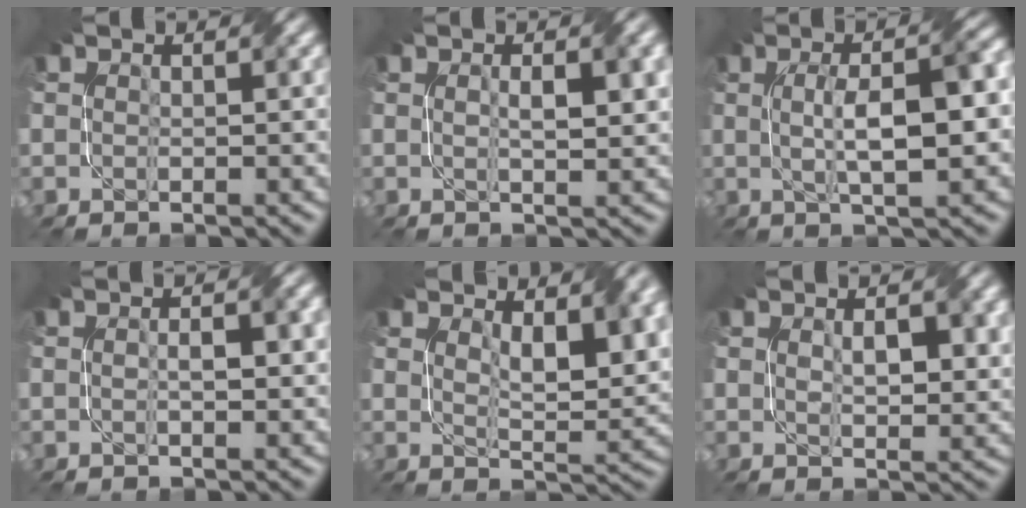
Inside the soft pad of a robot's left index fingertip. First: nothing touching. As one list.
[{"total": 3.1, "force": [0.6, 0.7, 2.9], "torque": [-0.048, 0.004, 0.010]}, {"total": 7.6, "force": [0.3, 2.0, 7.3], "torque": [-0.111, 0.010, 0.004]}, {"total": 2.1, "force": [0.1, 0.6, 2.0], "torque": [-0.030, -0.001, -0.001]}, {"total": 6.0, "force": [2.6, 2.2, 5.0], "torque": [-0.086, -0.007, 0.050]}, {"total": 3.1, "force": [0.9, 1.4, 2.6], "torque": [-0.046, -0.002, 0.020]}]